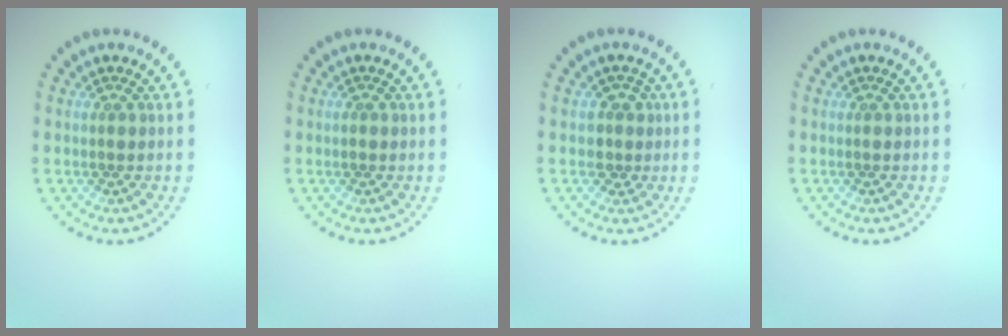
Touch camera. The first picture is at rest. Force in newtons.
{"total": 0.7, "press": 0.7, "slide": 0.1}
{"total": 1.7, "press": 1.4, "slide": 0.9}
{"total": 0.0}